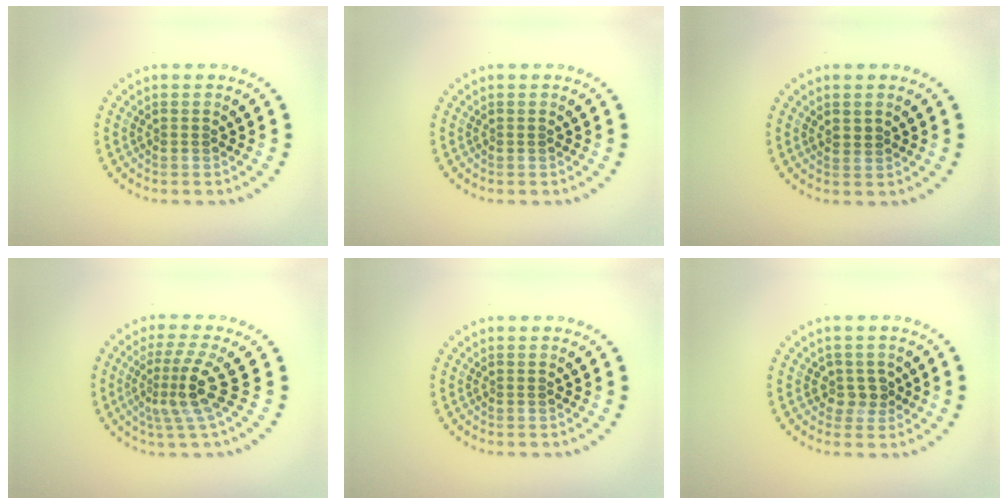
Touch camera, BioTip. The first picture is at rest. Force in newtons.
{"total": 0.0}
{"total": 0.6, "press": 0.4, "slide": 0.4}
{"total": 3.7, "press": 2.6, "slide": 2.7}
{"total": 0.0}
{"total": 1.9, "press": 1.5, "slide": 1.1}